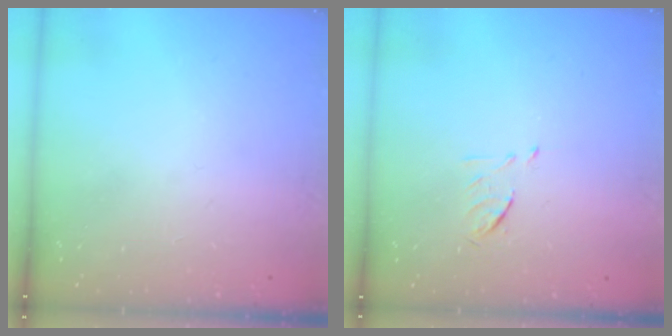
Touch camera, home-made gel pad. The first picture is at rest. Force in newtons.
{"total": 6.3, "press": 6.2, "slide": 1.0}